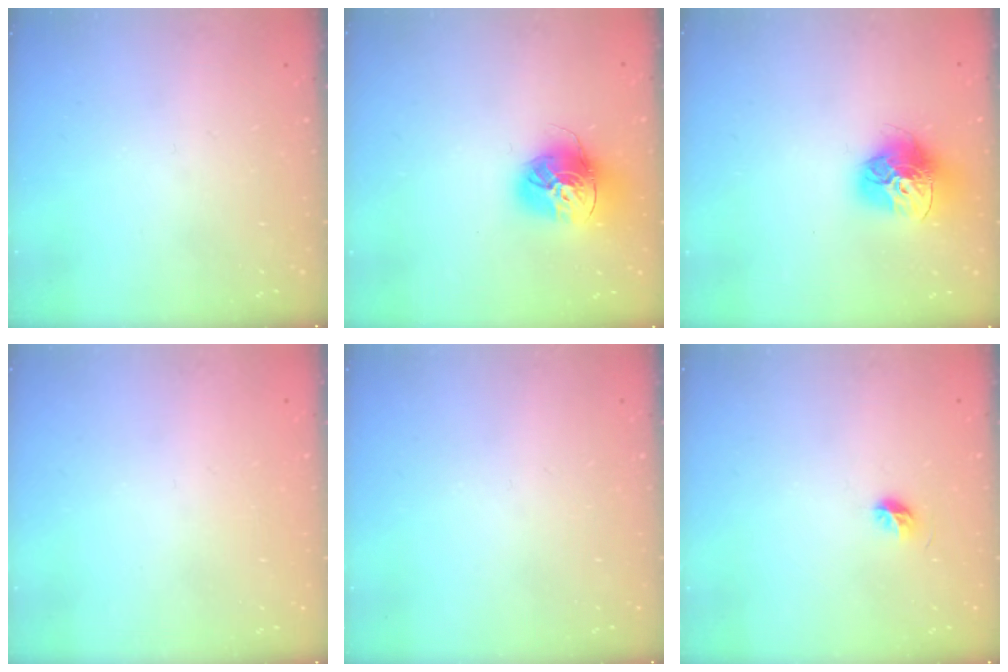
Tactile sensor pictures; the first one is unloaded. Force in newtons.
{"total": 16.2, "press": 16.1, "slide": 1.8}
{"total": 16.0, "press": 15.9, "slide": 1.7}
{"total": 0.7, "press": 0.7, "slide": 0.3}
{"total": 0.0}
{"total": 5.3, "press": 5.2, "slide": 1.0}